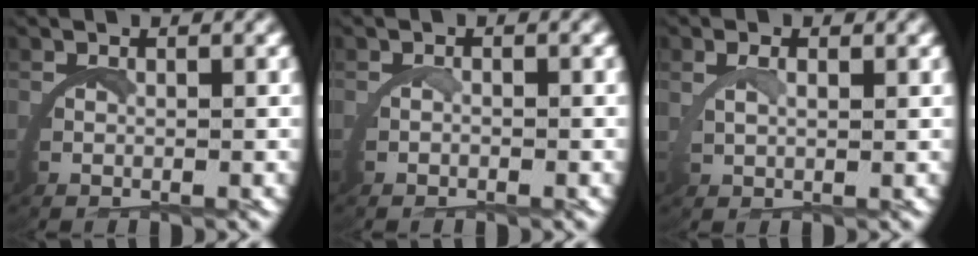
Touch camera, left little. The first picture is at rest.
{"total": 0.7, "force": [-0.5, -0.4, 0.1], "torque": [-0.007, -0.007, -0.006]}
{"total": 1.5, "force": [1.2, -0.4, 0.8], "torque": [-0.023, 0.001, 0.026]}